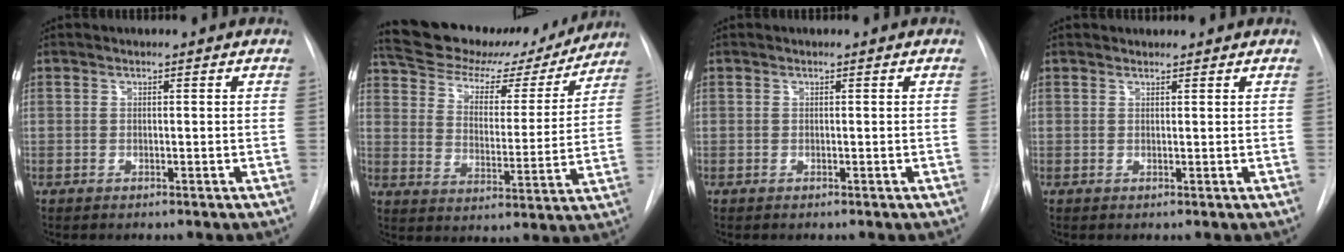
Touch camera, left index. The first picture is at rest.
{"total": 20.3, "force": [18.2, 6.3, 6.5], "torque": [-0.109, -0.006, 0.260]}
{"total": 0.0}
{"total": 0.7, "force": [0.6, 0.1, -0.1], "torque": [-0.002, 0.008, 0.013]}